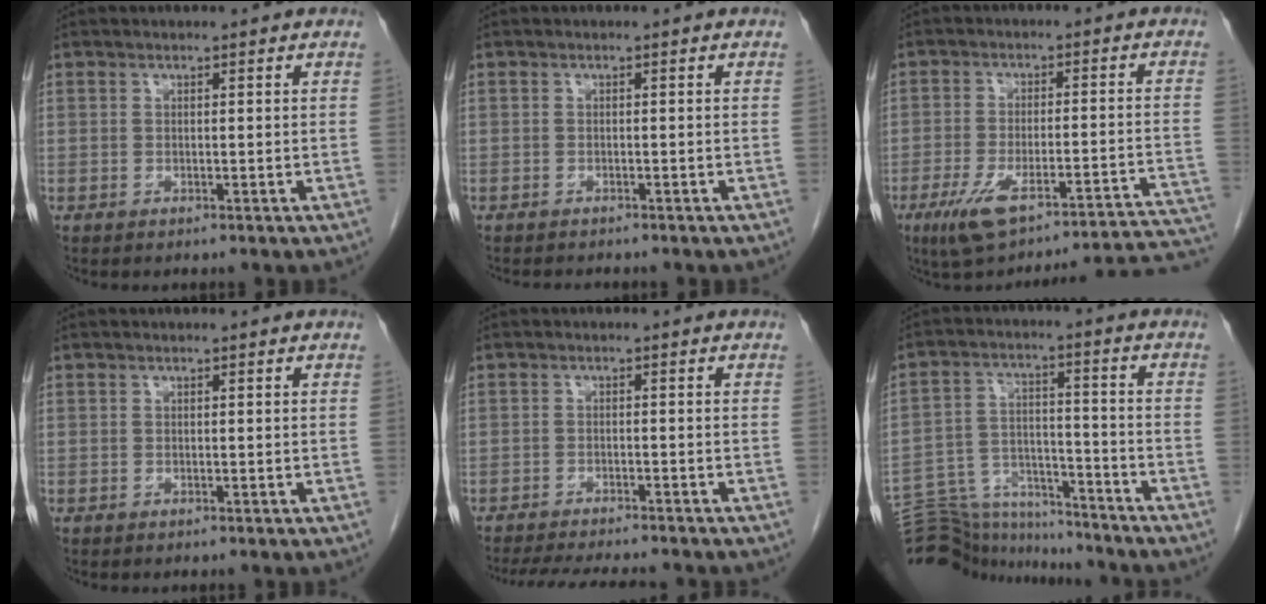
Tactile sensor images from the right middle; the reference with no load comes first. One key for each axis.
{"total": 1.5, "fx": -1.4, "fy": 0.2, "fz": 0.3, "tx": -0.008, "ty": -0.005, "tz": -0.016}
{"total": 20.1, "fx": -17.6, "fy": 1.3, "fz": 9.5, "tx": -0.078, "ty": 0.013, "tz": -0.237}
{"total": 0.0}
{"total": 11.5, "fx": -10.4, "fy": 1.4, "fz": 4.7, "tx": -0.071, "ty": -0.014, "tz": -0.140}
{"total": 17.3, "fx": -16.6, "fy": 3.6, "fz": 3.3, "tx": -0.080, "ty": 0.030, "tz": -0.260}